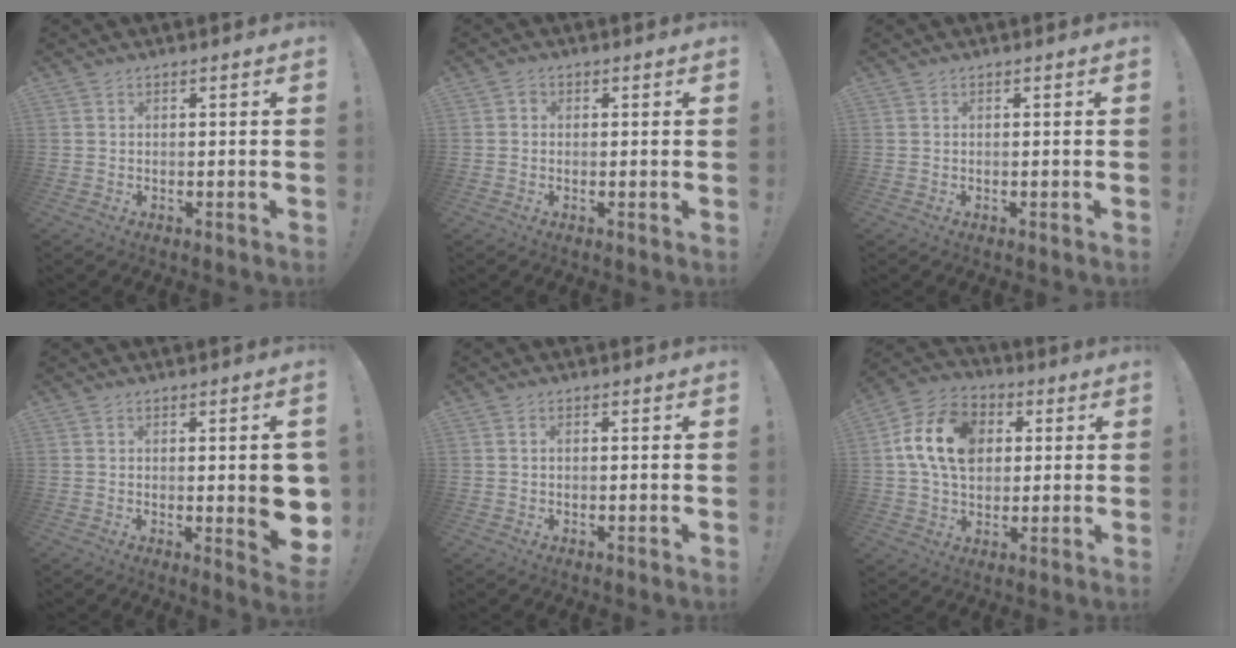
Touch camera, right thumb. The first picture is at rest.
{"total": 1.0, "force": [-0.1, 0.9, 0.5], "torque": [-0.001, 0.001, -0.004]}
{"total": 0.0}
{"total": 8.0, "force": [0.2, 2.0, 7.8], "torque": [-0.085, -0.015, 0.006]}
{"total": 0.6, "force": [0.2, 0.4, 0.4], "torque": [-0.010, 0.001, 0.003]}
{"total": 16.4, "force": [3.6, 12.5, 10.0], "torque": [-0.161, 0.001, 0.071]}